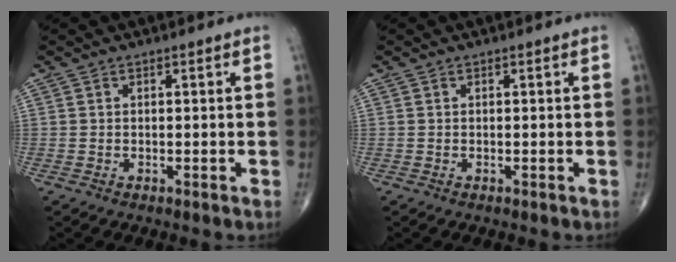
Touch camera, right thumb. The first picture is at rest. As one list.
[{"total": 0.0}]